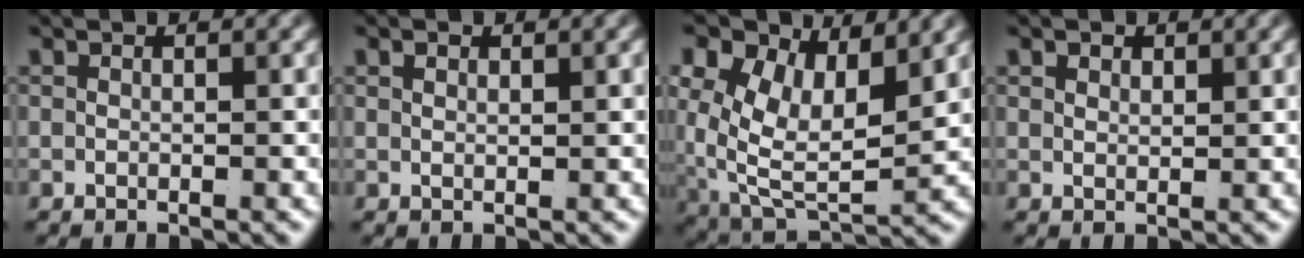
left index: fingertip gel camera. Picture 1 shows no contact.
{"total": 0.8, "force": [0.6, -0.3, 0.4], "torque": [-0.006, -0.005, 0.017]}
{"total": 10.8, "force": [0.9, 7.8, 7.4], "torque": [-0.163, -0.048, 0.032]}
{"total": 0.9, "force": [0.8, 0.0, 0.5], "torque": [-0.007, -0.009, 0.024]}